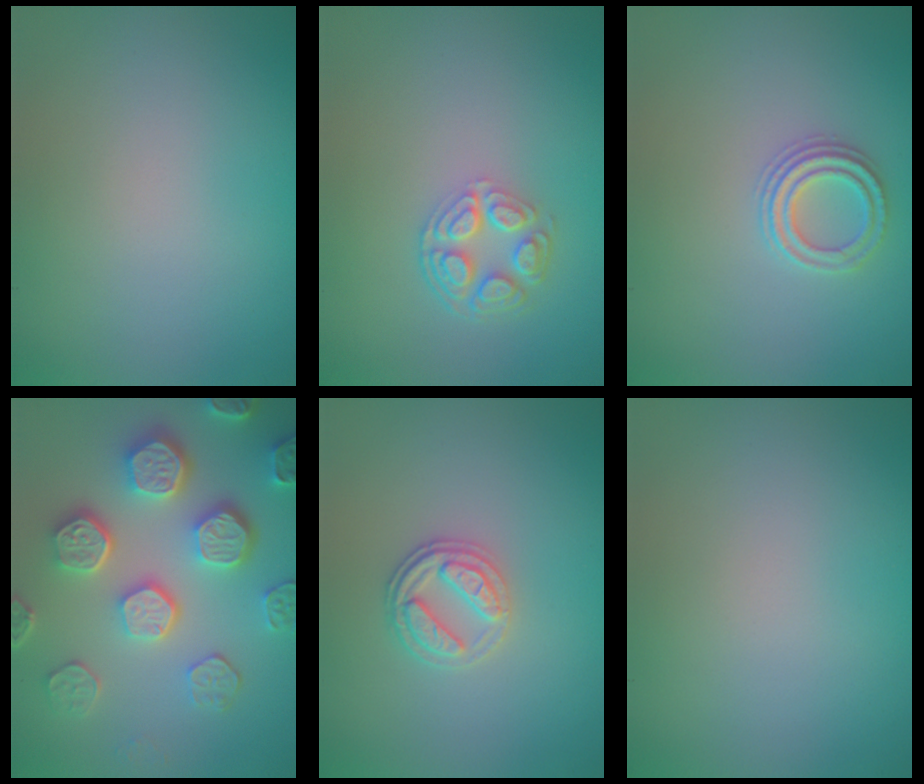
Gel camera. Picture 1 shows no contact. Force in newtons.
{"total": 4.1, "press": 3.2, "slide": 2.6}
{"total": 2.3, "press": 2.2, "slide": 0.8}
{"total": 7.1, "press": 6.0, "slide": 3.7}
{"total": 2.7, "press": 2.5, "slide": 0.9}
{"total": 0.0}